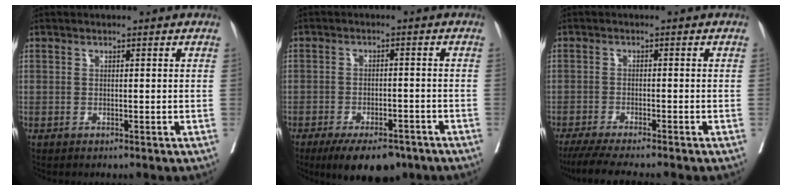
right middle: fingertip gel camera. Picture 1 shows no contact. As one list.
[{"total": 9.3, "force": [-6.8, 3.8, 4.9], "torque": [-0.064, 0.000, -0.104]}, {"total": 8.7, "force": [-7.5, -0.6, 4.3], "torque": [-0.049, -0.023, -0.119]}]